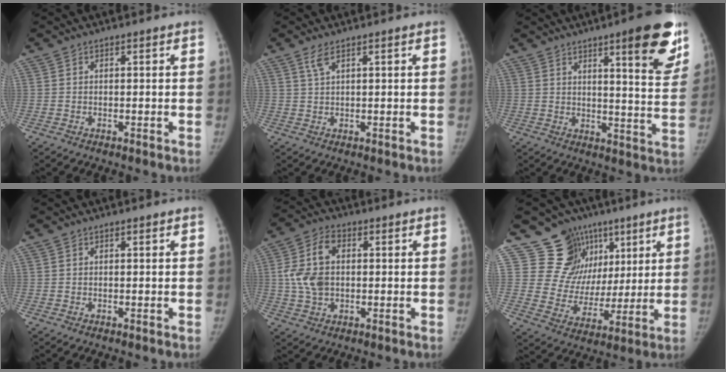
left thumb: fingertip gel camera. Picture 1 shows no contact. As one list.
[{"total": 2.1, "force": [1.4, 0.3, 1.6], "torque": [-0.039, 0.004, 0.034]}, {"total": 14.7, "force": [8.6, 2.8, 11.7], "torque": [-0.118, -0.049, 0.114]}, {"total": 0.0}, {"total": 9.2, "force": [0.6, 6.1, 6.9], "torque": [-0.137, 0.014, 0.011]}, {"total": 15.2, "force": [8.2, 12.4, 3.5], "torque": [-0.002, -0.023, 0.146]}]